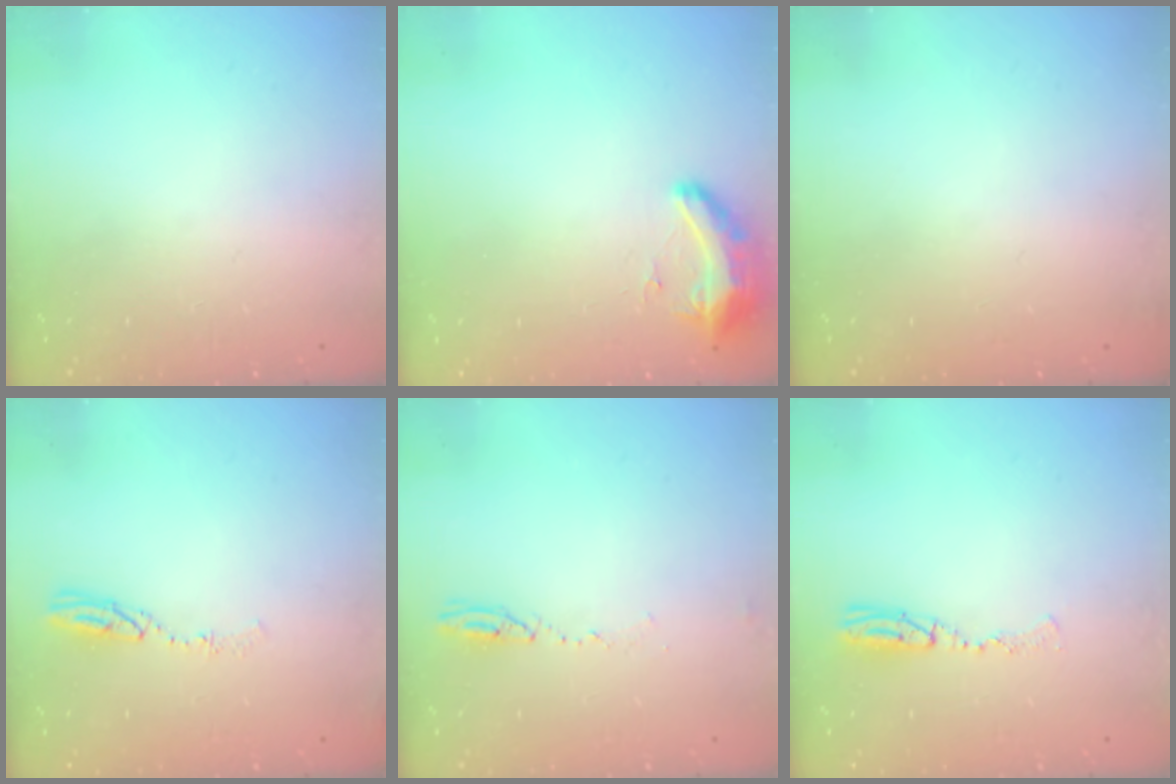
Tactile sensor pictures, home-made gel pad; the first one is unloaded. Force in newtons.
{"total": 14.6, "press": 10.5, "slide": 10.2}
{"total": 2.8, "press": 2.2, "slide": 1.7}
{"total": 5.2, "press": 5.1, "slide": 0.4}
{"total": 3.7, "press": 3.6, "slide": 1.1}
{"total": 5.6, "press": 5.3, "slide": 1.9}